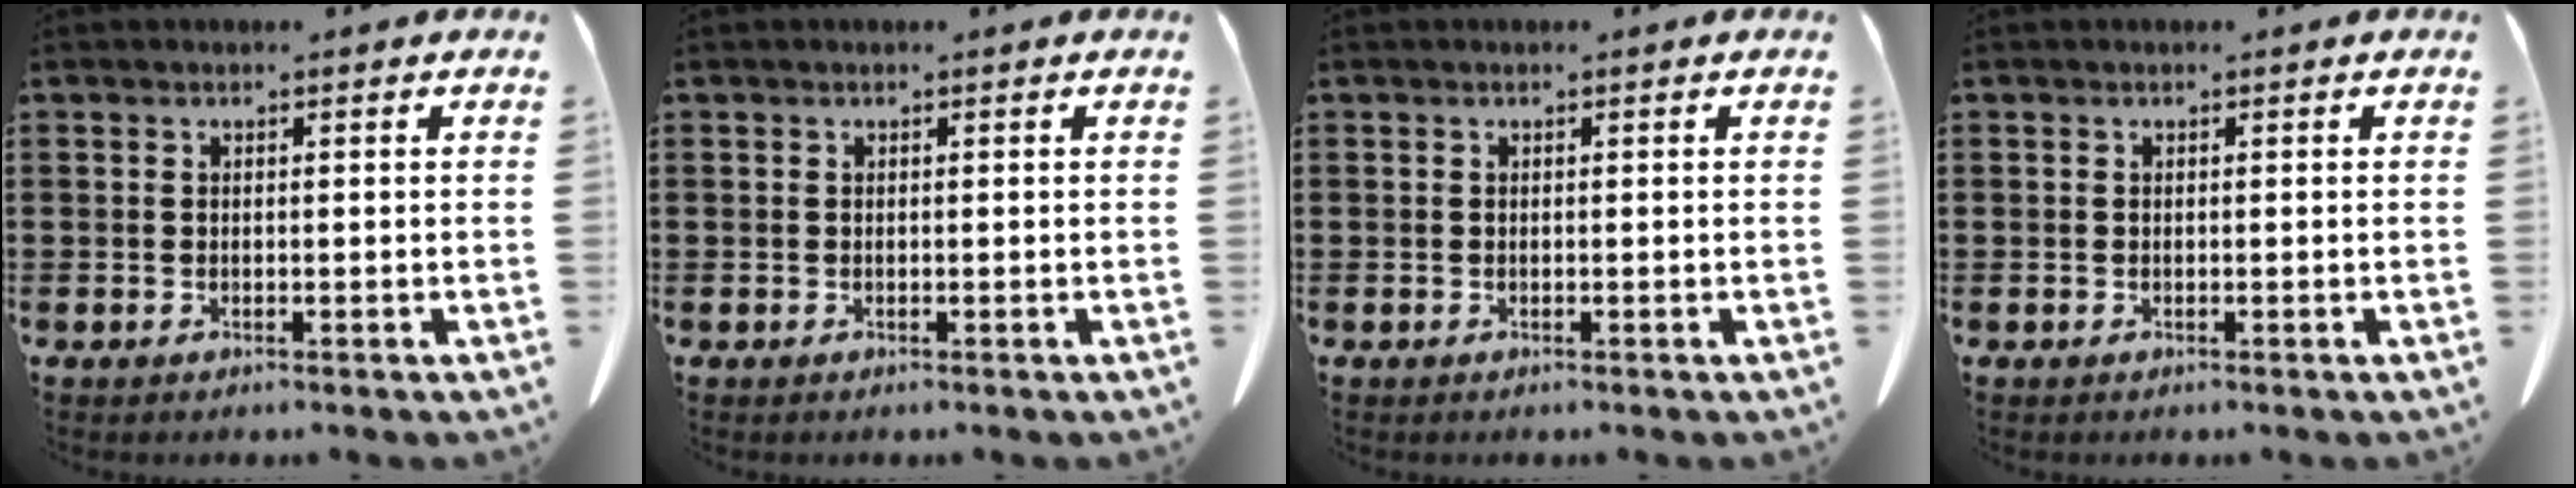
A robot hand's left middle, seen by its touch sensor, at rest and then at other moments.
{"total": 0.0}
{"total": 0.0}
{"total": 0.0}